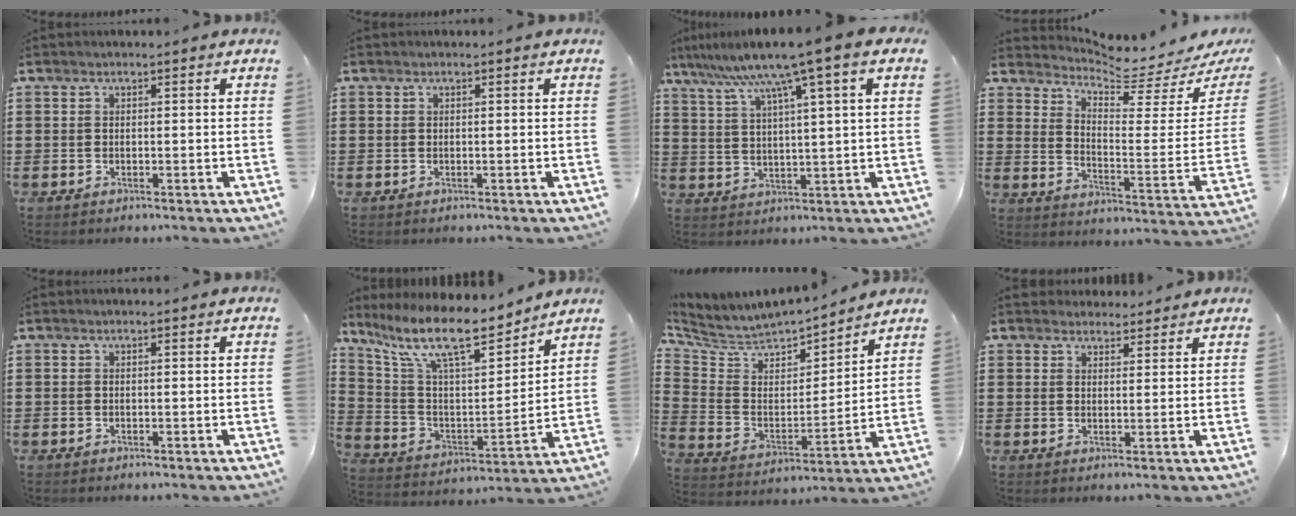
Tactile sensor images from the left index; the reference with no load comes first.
{"total": 0.0}
{"total": 8.4, "force": [5.5, -0.3, 6.3], "torque": [-0.142, -0.026, 0.087]}
{"total": 4.3, "force": [4.2, 0.1, 0.9], "torque": [-0.039, -0.051, 0.064]}
{"total": 0.0}
{"total": 13.3, "force": [10.6, 2.8, 7.5], "torque": [-0.178, -0.059, 0.183]}
{"total": 4.7, "force": [4.1, 2.1, 0.6], "torque": [-0.048, -0.037, 0.064]}
{"total": 2.8, "force": [2.6, 1.1, -0.1], "torque": [-0.006, 0.000, 0.050]}